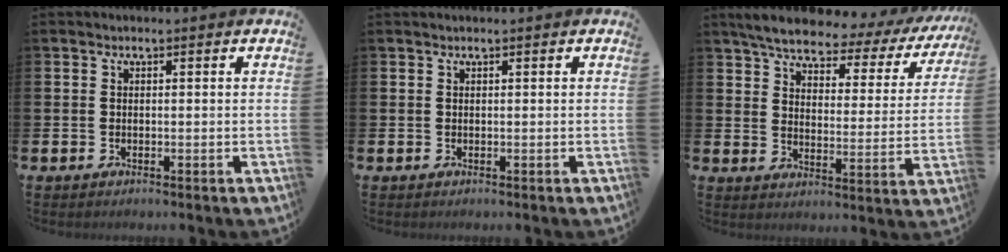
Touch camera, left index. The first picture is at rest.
{"total": 0.0}
{"total": 5.6, "force": [4.9, 1.5, 2.5], "torque": [-0.070, -0.033, 0.075]}